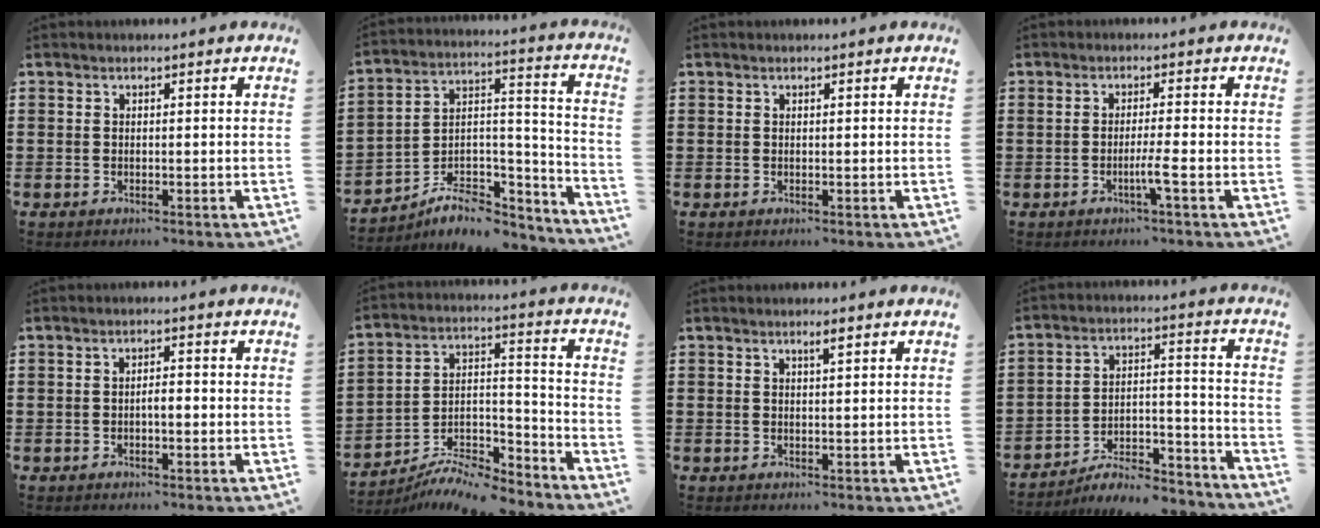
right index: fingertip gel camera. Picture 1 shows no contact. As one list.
[{"total": 7.5, "force": [-5.6, 4.2, 2.6], "torque": [-0.046, 0.017, -0.102]}, {"total": 0.0}, {"total": 3.2, "force": [-1.2, -0.3, 2.9], "torque": [-0.049, -0.008, -0.025]}, {"total": 2.0, "force": [-0.6, 0.4, 1.8], "torque": [-0.034, 0.002, -0.011]}, {"total": 8.6, "force": [-8.1, 1.4, 2.7], "torque": [-0.039, 0.018, -0.156]}, {"total": 1.4, "force": [0.9, 0.2, 1.1], "torque": [-0.015, -0.001, 0.012]}, {"total": 7.4, "force": [-6.7, 1.5, 2.7], "torque": [-0.038, 0.014, -0.129]}]